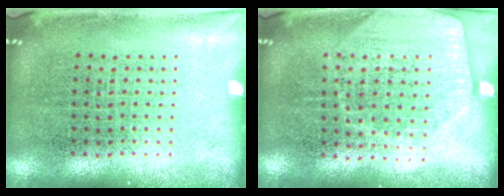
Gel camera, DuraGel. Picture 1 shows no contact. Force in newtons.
{"total": 1.7, "press": 1.6, "slide": 0.8}